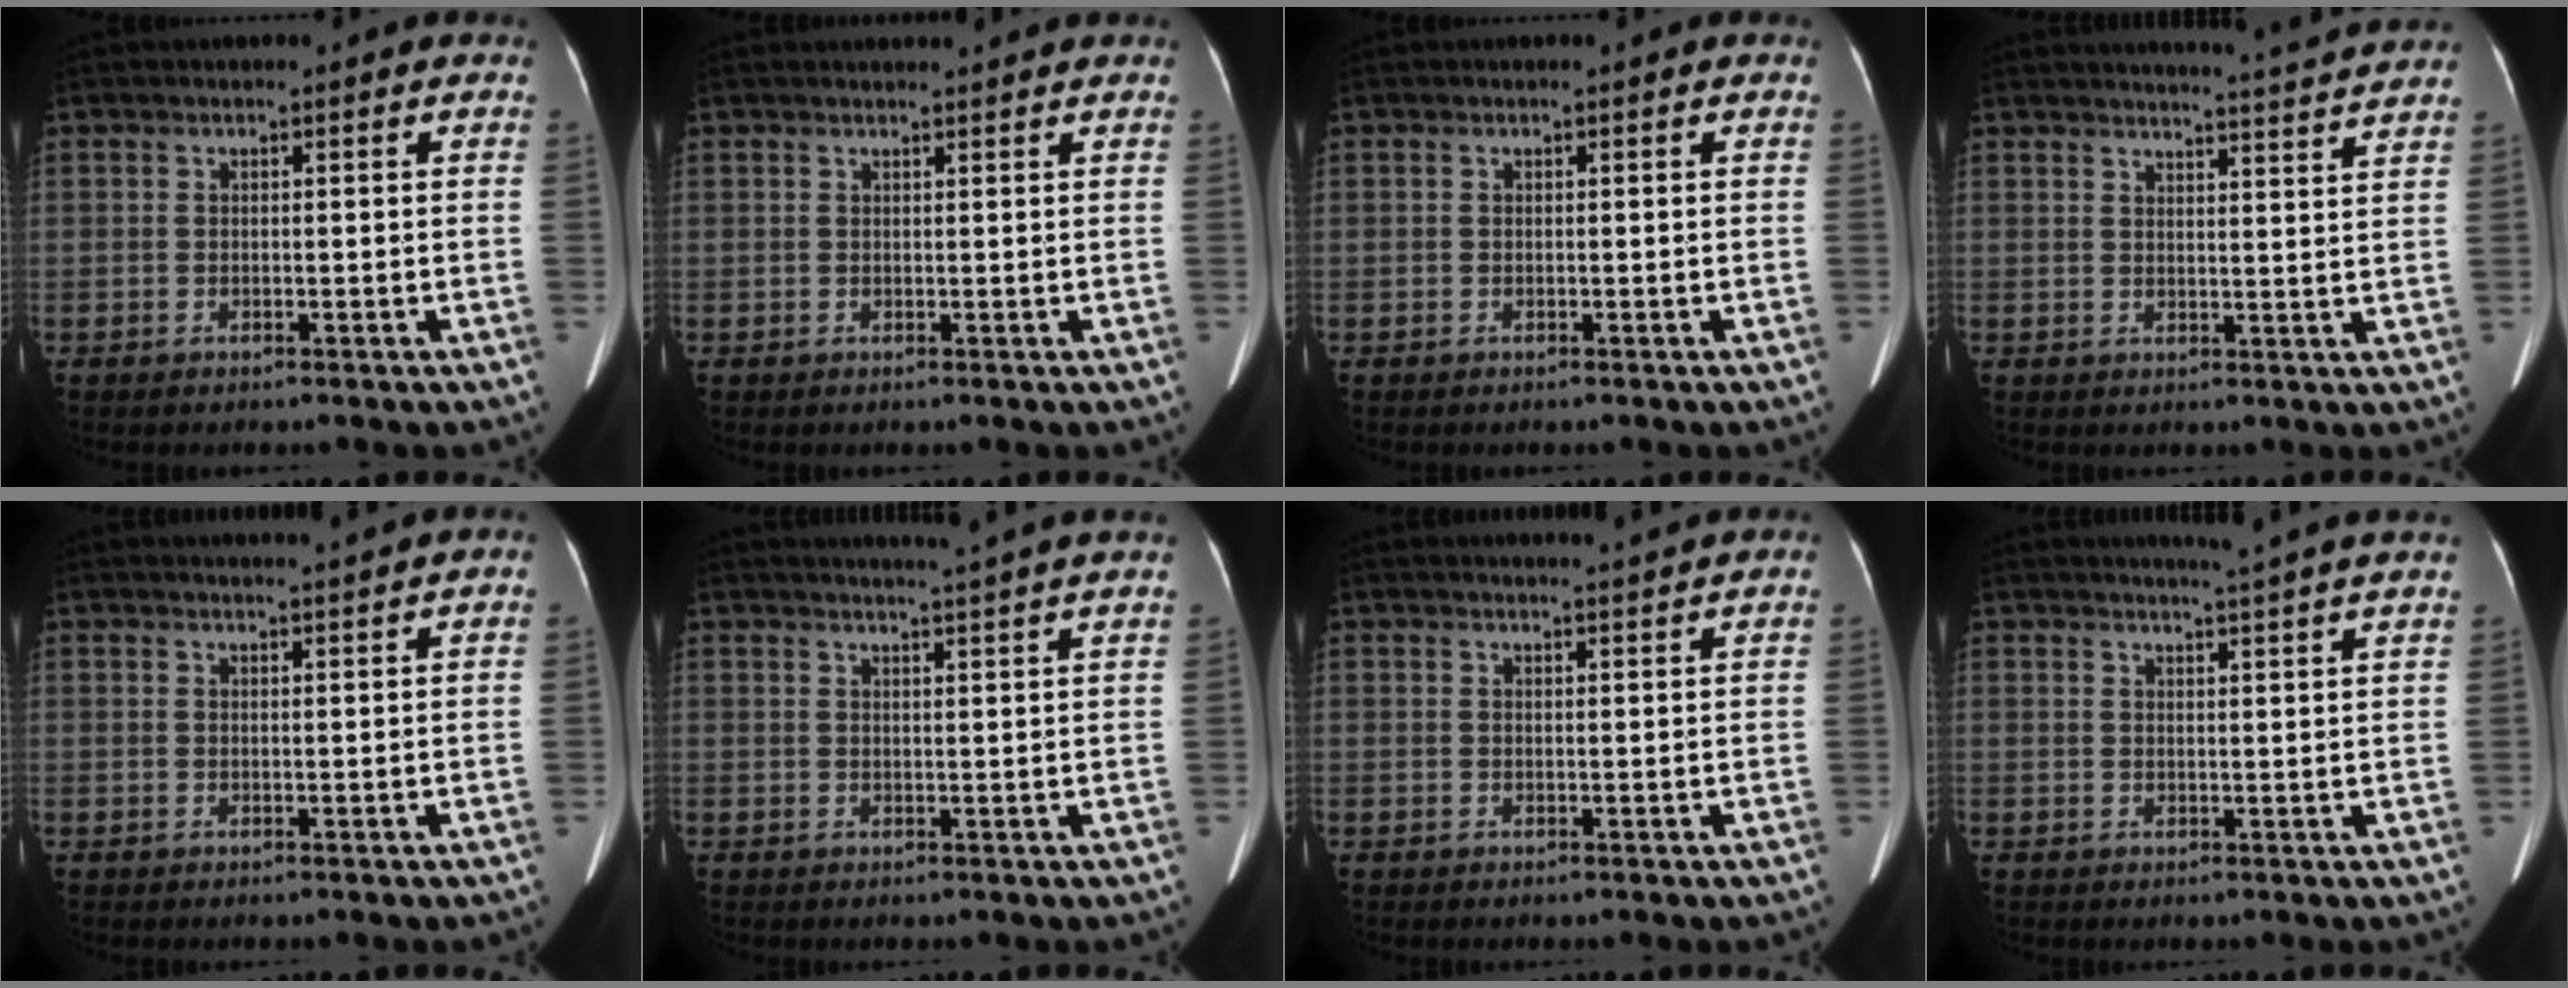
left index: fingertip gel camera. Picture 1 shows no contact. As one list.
[{"total": 3.2, "force": [3.2, 0.0, 0.8], "torque": [-0.010, 0.018, 0.040]}, {"total": 0.0}, {"total": 10.1, "force": [9.7, -1.6, 2.5], "torque": [-0.041, -0.018, 0.113]}, {"total": 4.0, "force": [3.7, -1.0, 1.2], "torque": [-0.015, 0.006, 0.047]}, {"total": 8.8, "force": [7.9, -1.6, 3.5], "torque": [-0.046, 0.005, 0.090]}, {"total": 4.3, "force": [4.0, -0.8, 1.2], "torque": [-0.018, 0.004, 0.049]}, {"total": 8.4, "force": [7.5, -1.3, 3.6], "torque": [-0.049, 0.005, 0.081]}]